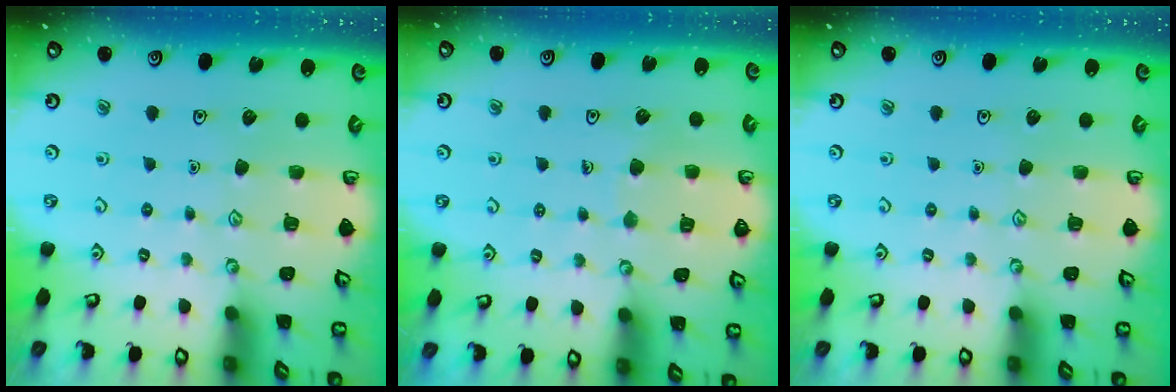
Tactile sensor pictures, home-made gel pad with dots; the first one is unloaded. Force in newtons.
{"total": 3.3, "press": 3.3, "slide": 0.2}
{"total": 0.0}